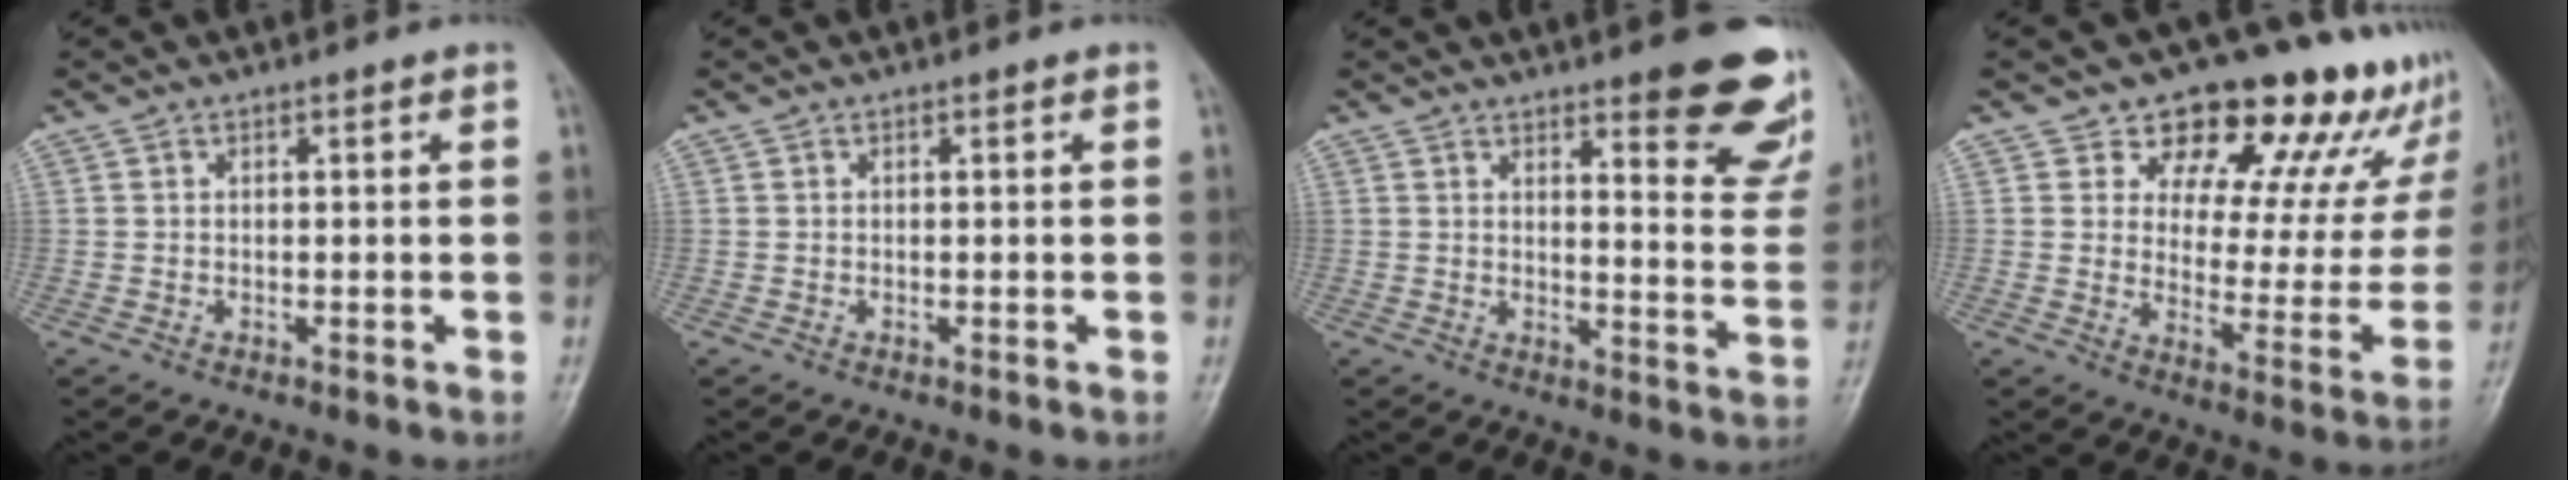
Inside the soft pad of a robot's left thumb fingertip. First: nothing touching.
{"total": 0.0}
{"total": 15.2, "force": [10.0, 4.0, 10.7], "torque": [-0.089, -0.067, 0.117]}
{"total": 19.9, "force": [15.4, 9.3, 8.5], "torque": [-0.046, -0.096, 0.187]}